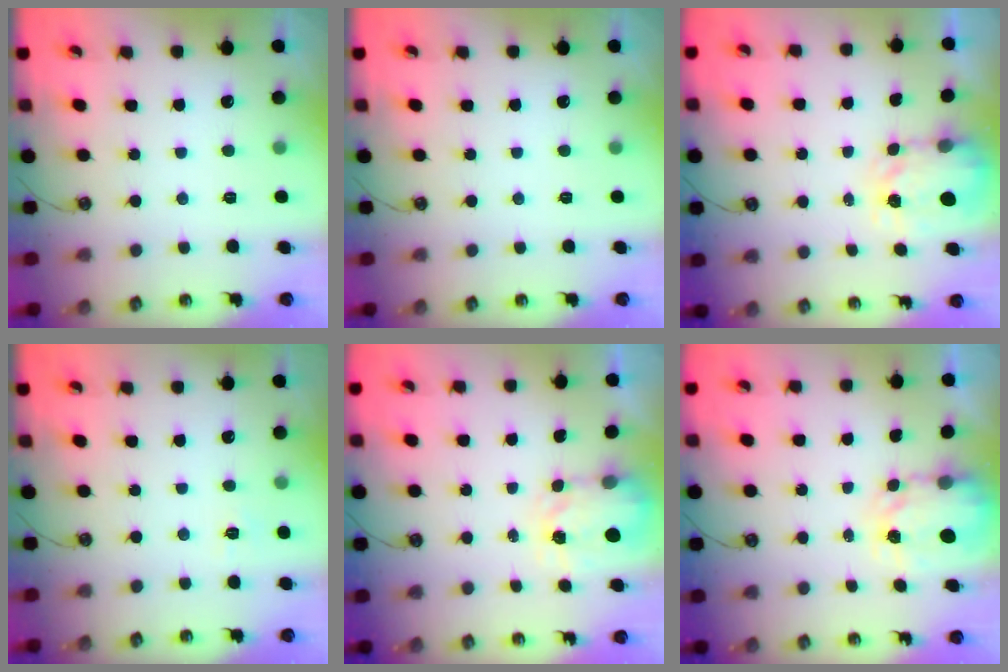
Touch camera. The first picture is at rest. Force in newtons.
{"total": 0.0}
{"total": 3.7, "press": 3.7, "slide": 0.4}
{"total": 4.8, "press": 4.7, "slide": 0.5}
{"total": 3.8, "press": 3.7, "slide": 0.5}
{"total": 3.9, "press": 3.9, "slide": 0.3}